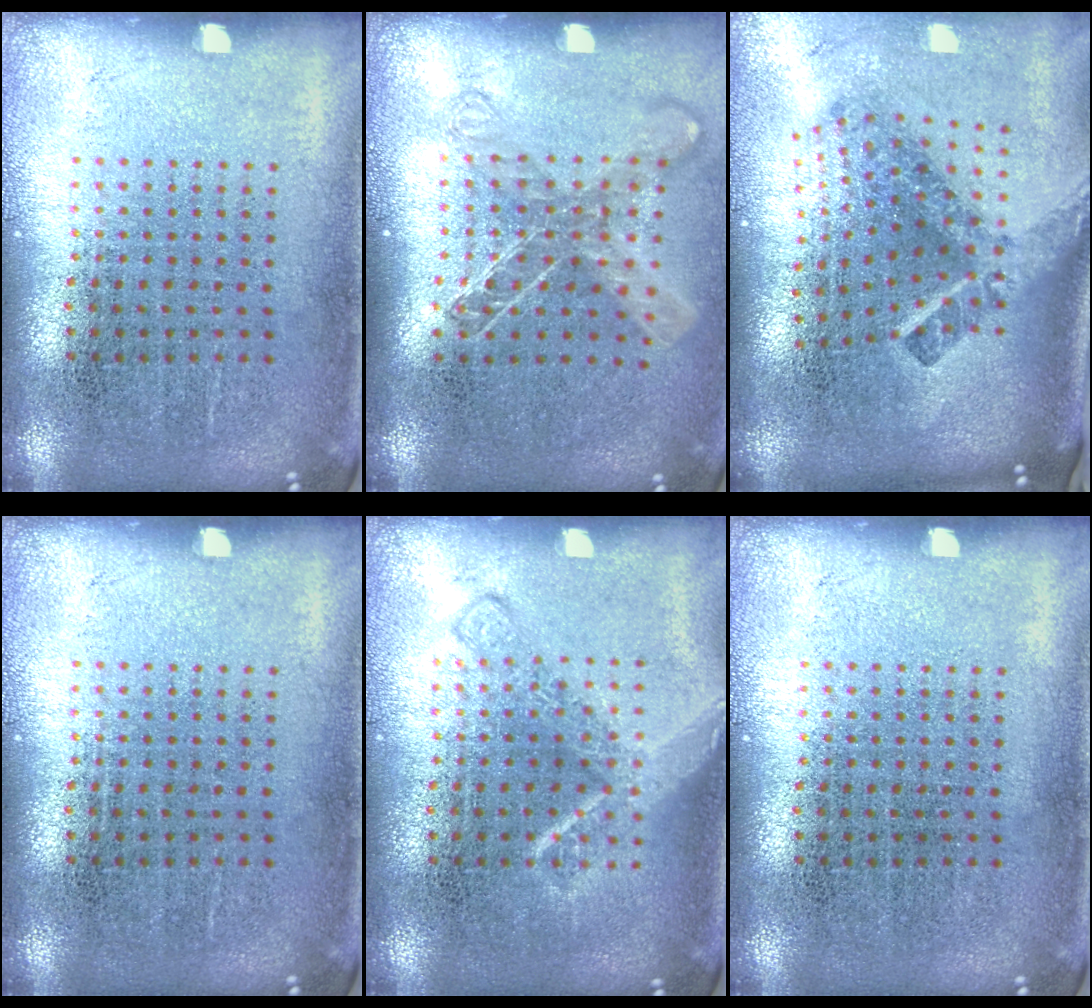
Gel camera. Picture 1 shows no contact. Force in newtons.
{"total": 1.4, "press": 1.2, "slide": 0.8}
{"total": 2.8, "press": 1.7, "slide": 2.2}
{"total": 0.0}
{"total": 2.1, "press": 2.1, "slide": 0.3}
{"total": 0.0}